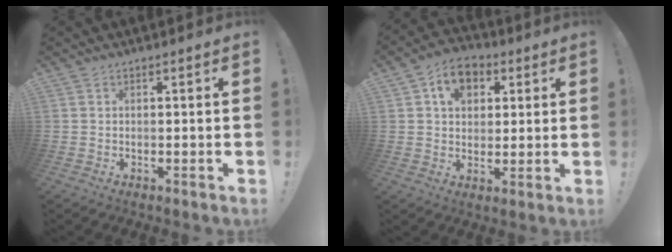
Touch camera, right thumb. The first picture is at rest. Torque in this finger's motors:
{"motor_torque": [0.89, 1.78, 0.17, 0.07, 0.00]}